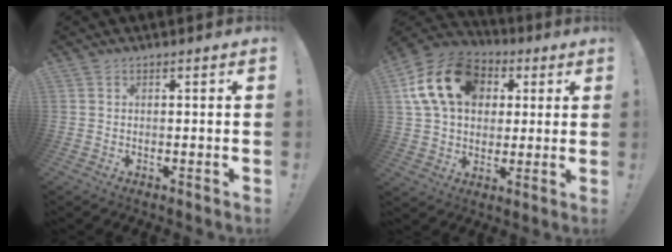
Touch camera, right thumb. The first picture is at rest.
{"total": 19.3, "force": [5.8, 14.1, 11.7], "torque": [-0.195, -0.004, 0.109]}